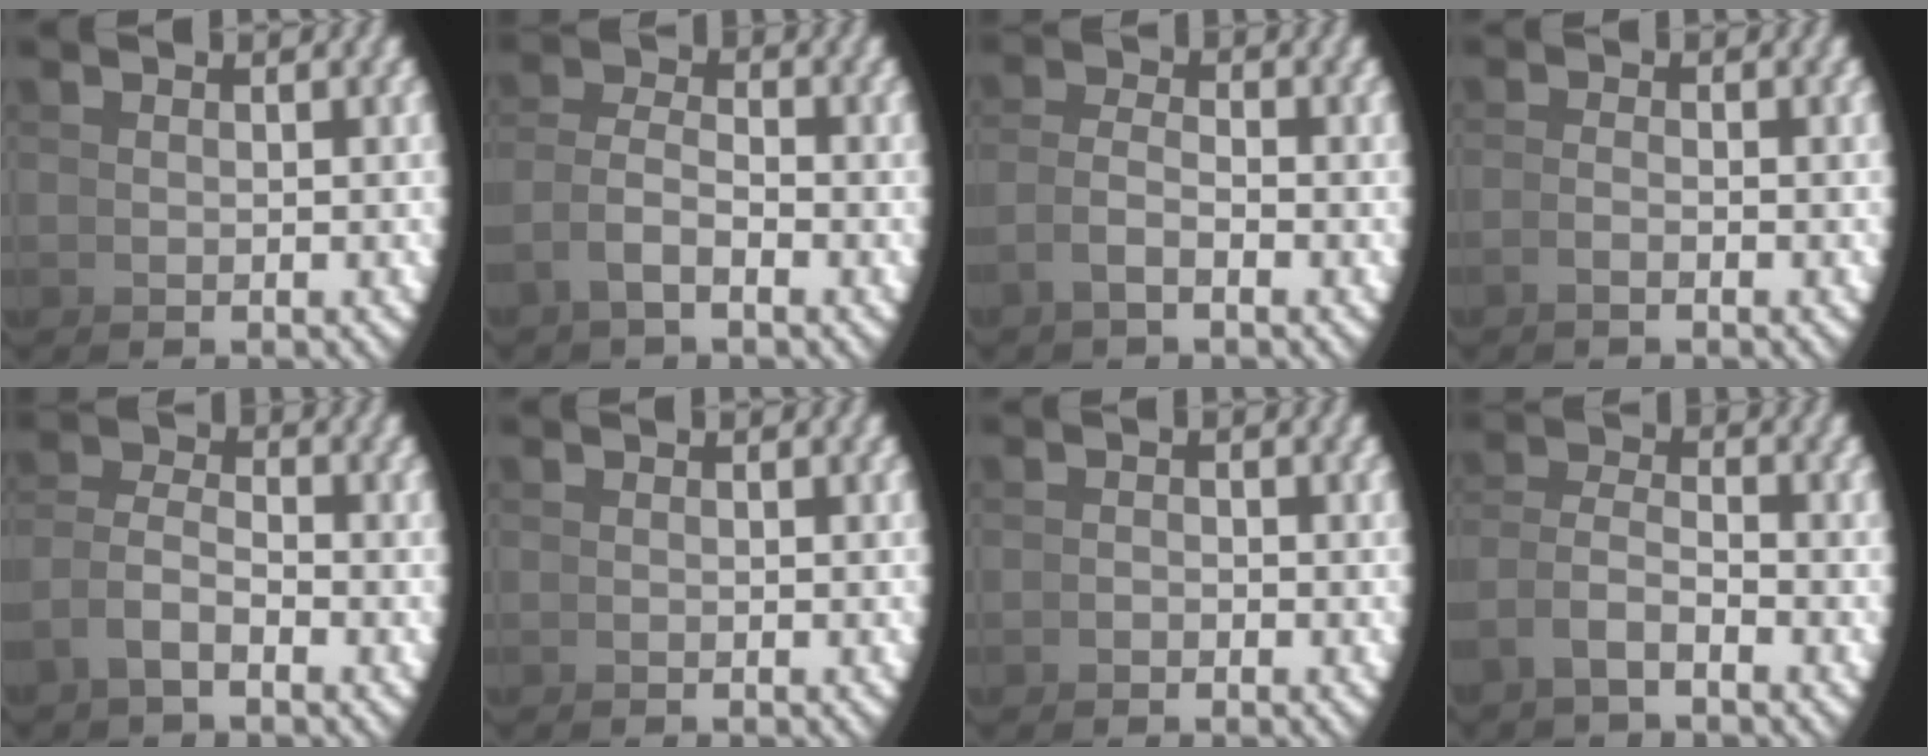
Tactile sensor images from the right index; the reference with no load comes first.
{"total": 2.7, "force": [-0.8, 1.5, 2.0], "torque": [-0.047, -0.010, -0.013]}
{"total": 1.8, "force": [-0.9, 0.4, 1.5], "torque": [-0.033, -0.005, -0.014]}
{"total": 1.6, "force": [-0.8, -1.4, 0.1], "torque": [0.004, 0.003, -0.017]}
{"total": 2.8, "force": [-1.0, 1.7, 2.0], "torque": [-0.044, -0.009, -0.016]}
{"total": 0.6, "force": [-0.2, -0.5, -0.1], "torque": [0.005, 0.003, -0.006]}
{"total": 1.3, "force": [-0.7, -1.0, -0.5], "torque": [0.018, 0.003, -0.017]}
{"total": 2.7, "force": [-1.3, 1.5, 1.8], "torque": [-0.044, -0.011, -0.020]}